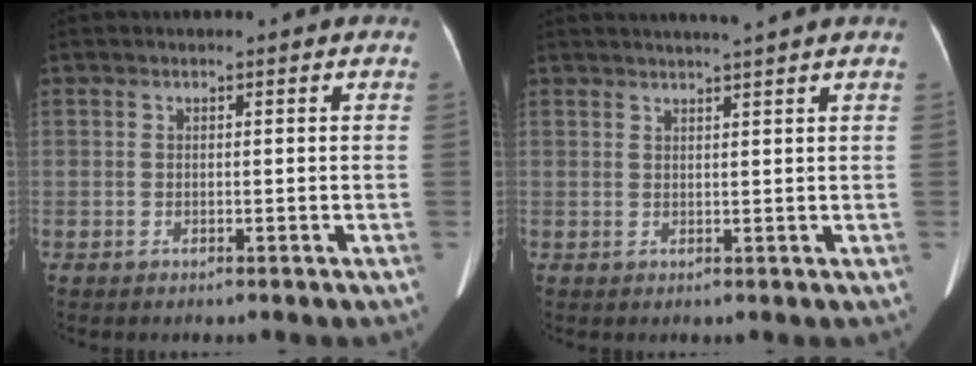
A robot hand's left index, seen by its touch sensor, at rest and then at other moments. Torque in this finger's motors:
{"motor_torque": [0.30, -0.44, 0.02, 0.07]}